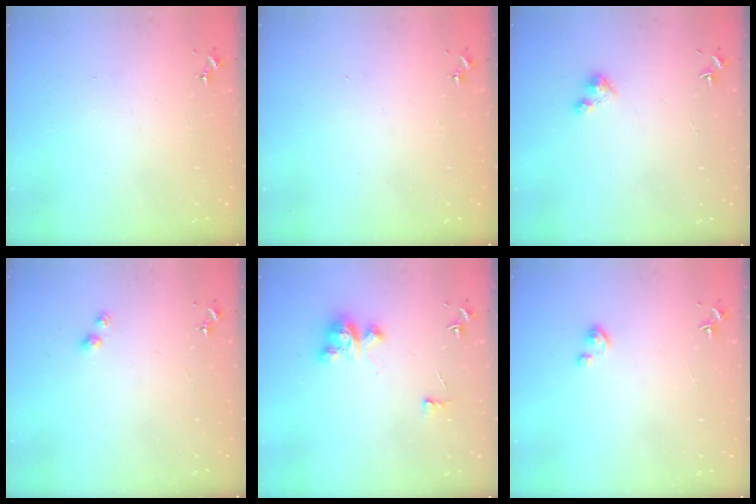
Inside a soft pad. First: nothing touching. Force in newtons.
{"total": 0.0}
{"total": 2.4, "press": 2.4, "slide": 0.2}
{"total": 2.8, "press": 2.8, "slide": 0.4}
{"total": 5.8, "press": 5.8, "slide": 0.4}
{"total": 2.6, "press": 2.6, "slide": 0.2}